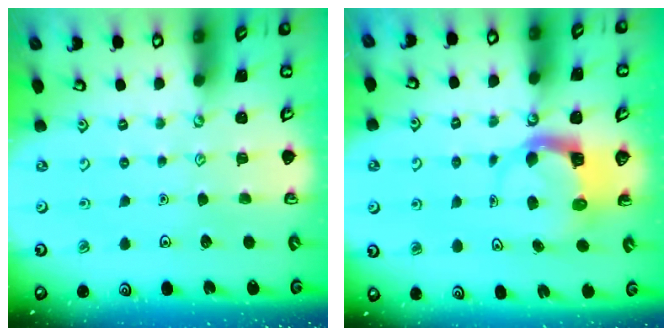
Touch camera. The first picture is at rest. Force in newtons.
{"total": 4.0, "press": 4.0, "slide": 0.3}